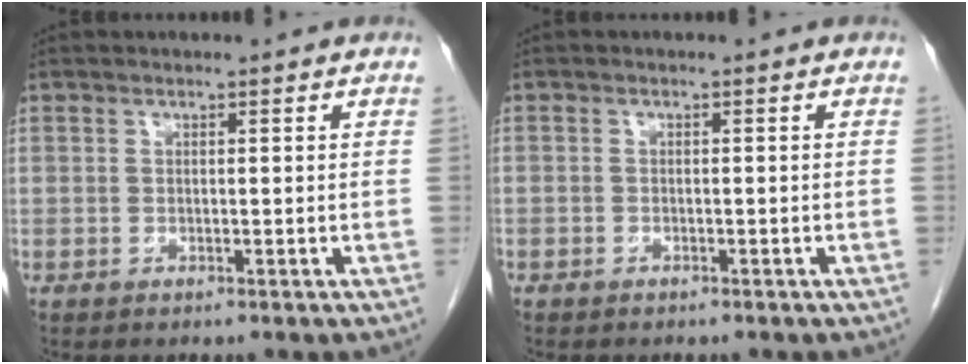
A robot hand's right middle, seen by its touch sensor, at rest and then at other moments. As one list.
[{"total": 0.7, "force": [-0.5, 0.5, 0.1], "torque": [-0.007, 0.003, -0.010]}]